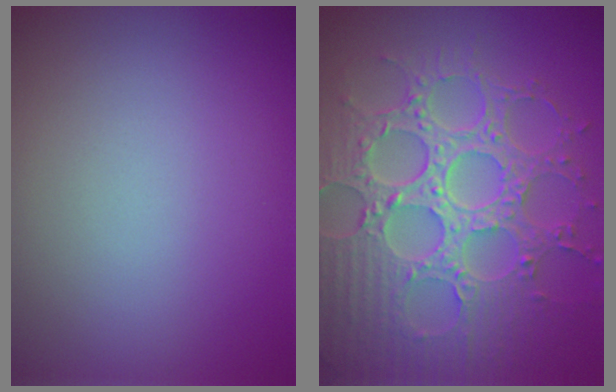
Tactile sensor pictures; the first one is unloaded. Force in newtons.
{"total": 8.8, "press": 6.6, "slide": 5.8}